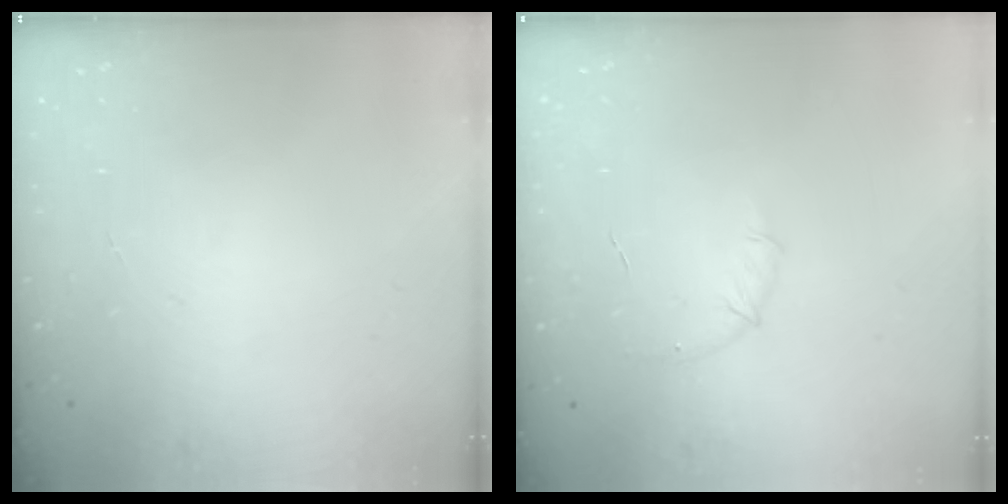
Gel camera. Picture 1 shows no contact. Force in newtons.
{"total": 7.4, "press": 7.2, "slide": 1.7}